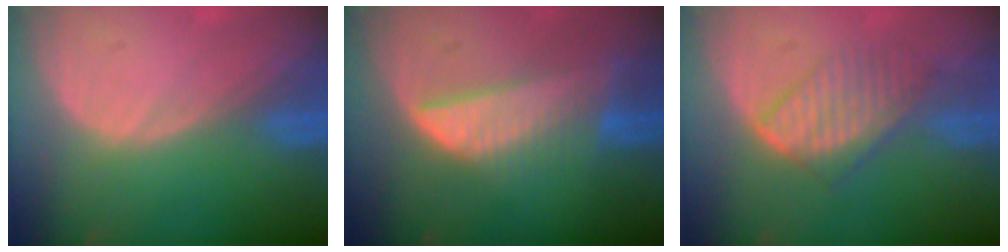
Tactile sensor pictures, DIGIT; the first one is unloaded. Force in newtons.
{"total": 7.1, "press": 6.8, "slide": 2.2}
{"total": 6.2, "press": 6.1, "slide": 1.2}